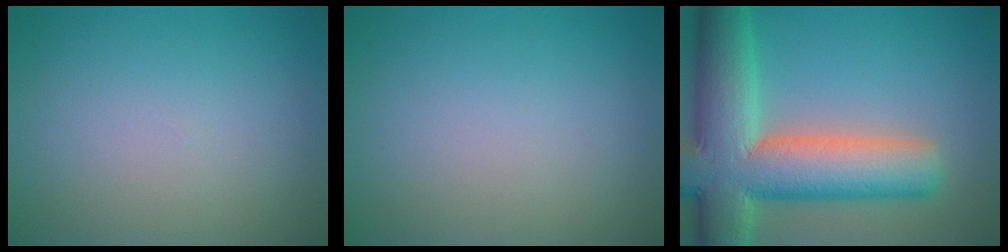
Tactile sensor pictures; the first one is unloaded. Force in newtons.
{"total": 0.0}
{"total": 12.9, "press": 12.8, "slide": 0.8}